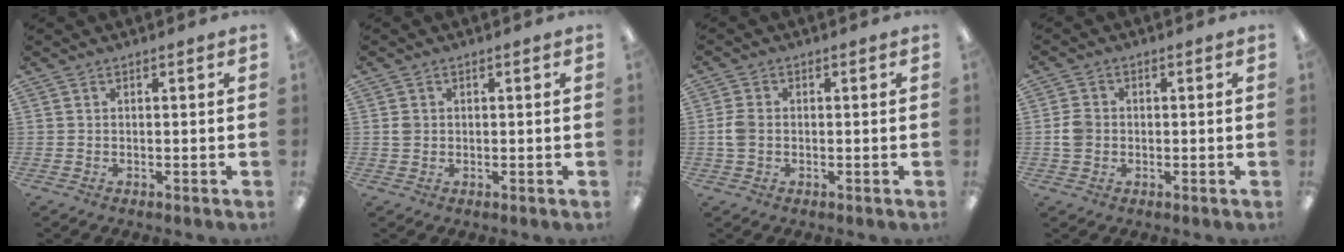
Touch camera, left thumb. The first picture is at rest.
{"total": 1.7, "force": [0.2, 1.6, 0.6], "torque": [-0.003, 0.002, 0.002]}
{"total": 3.9, "force": [-0.3, 2.8, 2.7], "torque": [-0.063, 0.002, -0.008]}
{"total": 3.8, "force": [-0.4, 3.4, 1.8], "torque": [-0.023, 0.005, -0.008]}